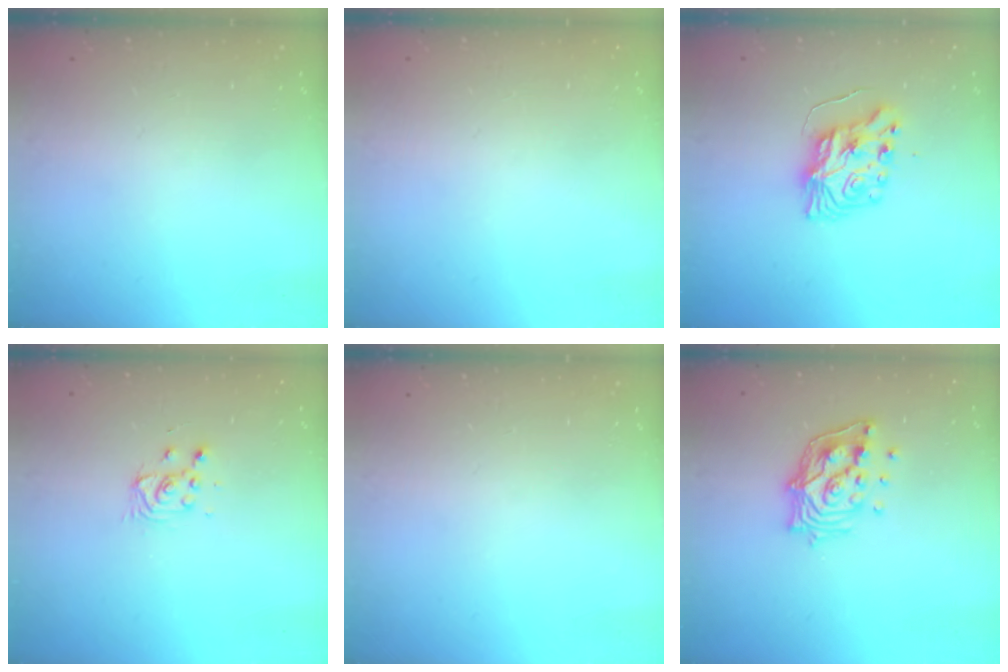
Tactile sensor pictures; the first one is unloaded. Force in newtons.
{"total": 0.0}
{"total": 8.2, "press": 8.2, "slide": 0.6}
{"total": 3.1, "press": 3.1, "slide": 0.3}
{"total": 0.0}
{"total": 14.0, "press": 13.9, "slide": 1.3}